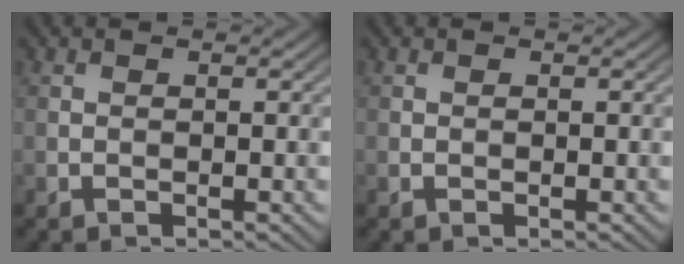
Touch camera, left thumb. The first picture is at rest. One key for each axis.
{"total": 0.0}